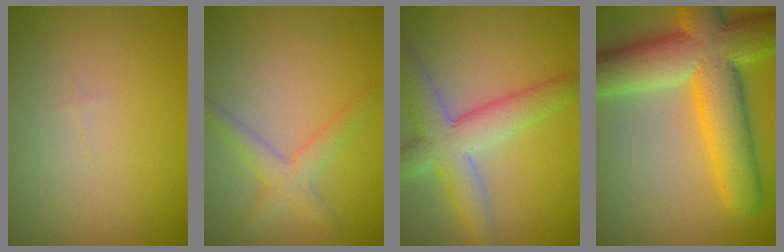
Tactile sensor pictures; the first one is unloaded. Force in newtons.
{"total": 2.6, "press": 2.6, "slide": 0.1}
{"total": 6.5, "press": 6.5, "slide": 0.4}
{"total": 12.7, "press": 12.7, "slide": 0.5}